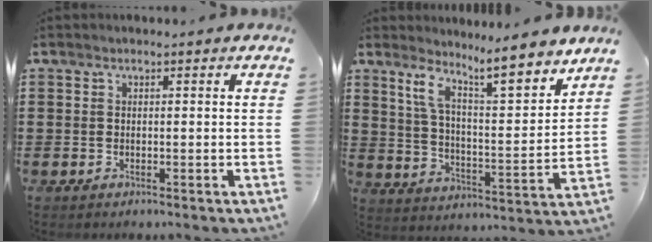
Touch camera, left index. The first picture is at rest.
{"total": 9.3, "force": [8.0, 0.6, 4.7], "torque": [-0.101, -0.053, 0.136]}